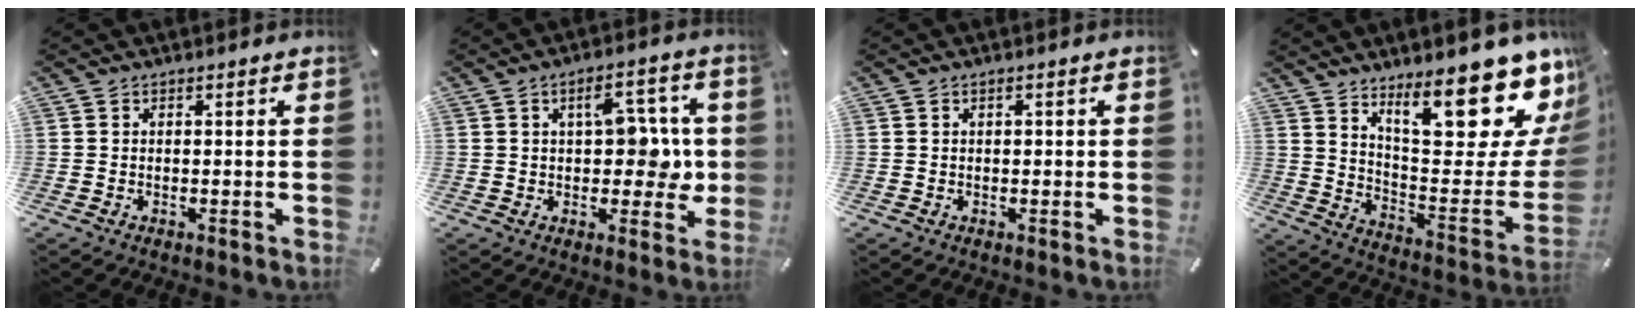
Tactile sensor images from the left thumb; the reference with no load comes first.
{"total": 10.3, "force": [1.2, 6.4, 8.0], "torque": [-0.098, -0.001, 0.016]}
{"total": 0.8, "force": [0.1, 0.4, 0.6], "torque": [-0.012, 0.003, 0.000]}
{"total": 23.9, "force": [16.3, 7.7, 15.6], "torque": [-0.183, -0.133, 0.266]}